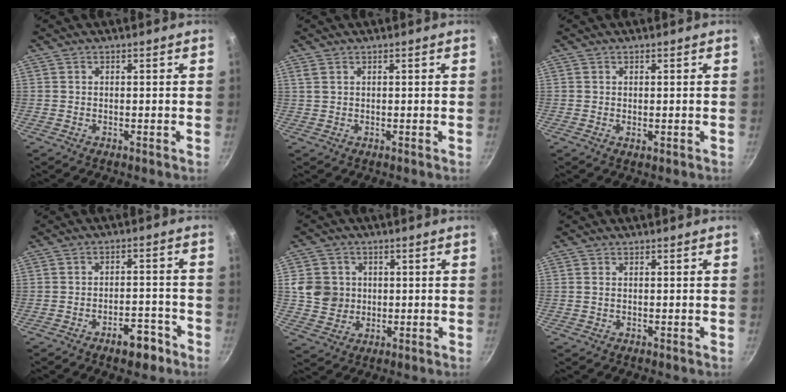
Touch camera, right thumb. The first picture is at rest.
{"total": 1.3, "force": [0.8, 0.7, 0.8], "torque": [-0.016, 0.001, 0.017]}
{"total": 0.7, "force": [0.1, 0.3, 0.7], "torque": [-0.010, -0.002, 0.001]}
{"total": 6.5, "force": [-4.1, 3.0, 4.0], "torque": [-0.036, 0.036, -0.051]}
{"total": 7.8, "force": [0.9, 7.3, 2.6], "torque": [-0.016, -0.003, 0.020]}
{"total": 0.8, "force": [0.1, 0.5, 0.6], "torque": [-0.011, 0.001, 0.002]}